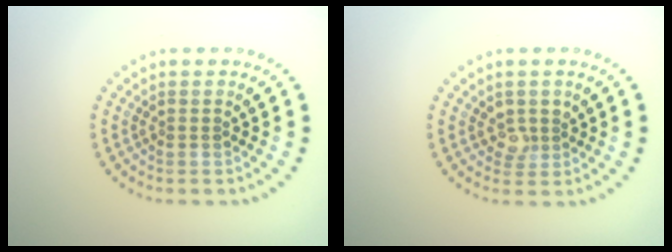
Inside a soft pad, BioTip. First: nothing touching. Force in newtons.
{"total": 1.6, "press": 1.3, "slide": 0.9}